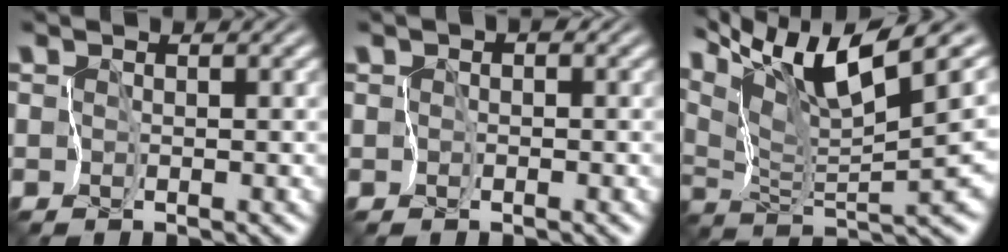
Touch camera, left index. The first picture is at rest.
{"total": 1.4, "force": [0.1, 1.2, 0.8], "torque": [0.001, 0.012, -0.013]}
{"total": 9.7, "force": [6.5, 0.5, 7.2], "torque": [-0.129, 0.024, 0.122]}